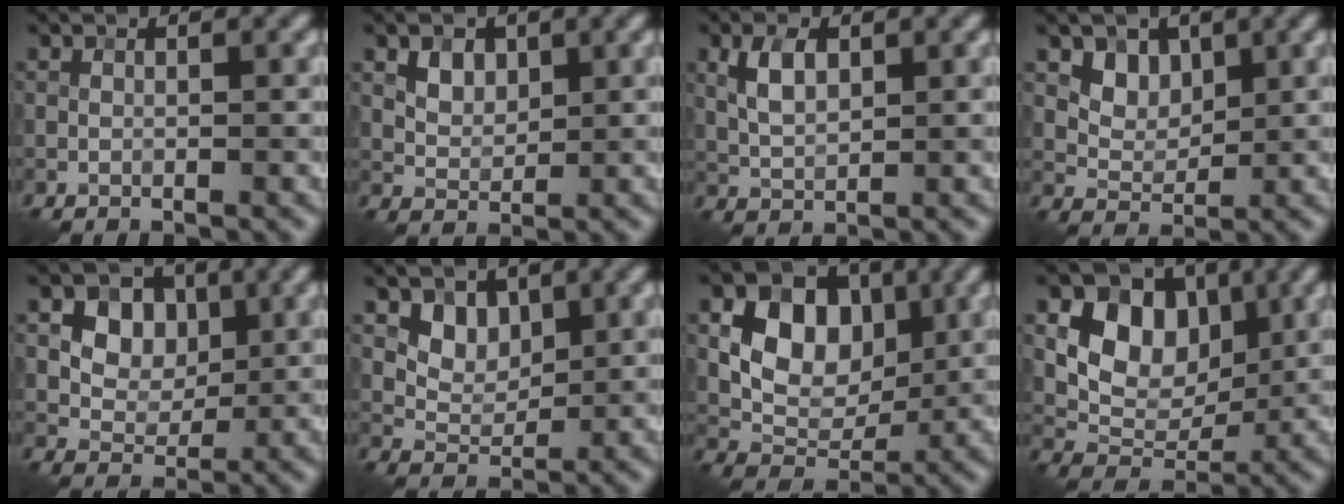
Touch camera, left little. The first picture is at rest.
{"total": 2.2, "force": [1.0, 1.6, 1.1], "torque": [-0.021, -0.004, 0.020]}
{"total": 3.2, "force": [1.0, 1.8, 2.4], "torque": [-0.053, 0.004, 0.021]}
{"total": 2.9, "force": [1.5, 2.2, 1.3], "torque": [-0.026, -0.019, 0.038]}
{"total": 5.4, "force": [1.6, 4.1, 3.1], "torque": [-0.056, -0.005, 0.023]}
{"total": 3.0, "force": [1.5, 2.2, 1.4], "torque": [-0.027, -0.014, 0.033]}
{"total": 7.7, "force": [1.7, 5.6, 5.1], "torque": [-0.081, 0.000, 0.025]}
{"total": 7.4, "force": [2.1, 5.5, 4.5], "torque": [-0.062, -0.003, 0.030]}